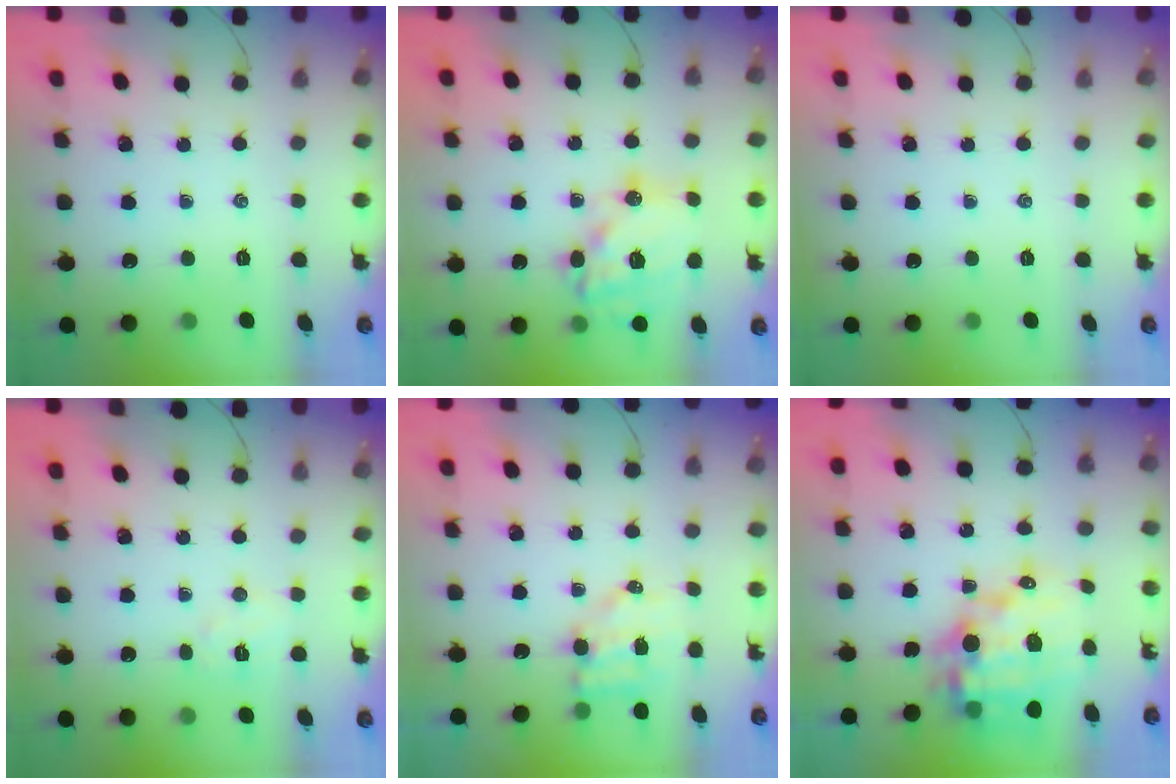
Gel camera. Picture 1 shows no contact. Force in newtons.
{"total": 20.6, "press": 20.3, "slide": 3.9}
{"total": 0.0}
{"total": 5.0, "press": 4.9, "slide": 1.2}
{"total": 6.5, "press": 6.5, "slide": 0.7}
{"total": 15.6, "press": 15.1, "slide": 3.7}